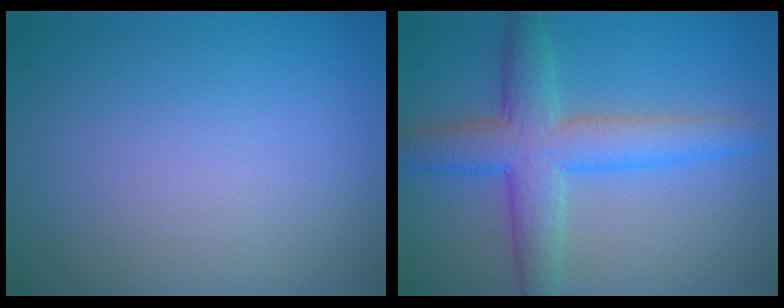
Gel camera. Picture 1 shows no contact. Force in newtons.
{"total": 6.1, "press": 6.1, "slide": 0.1}